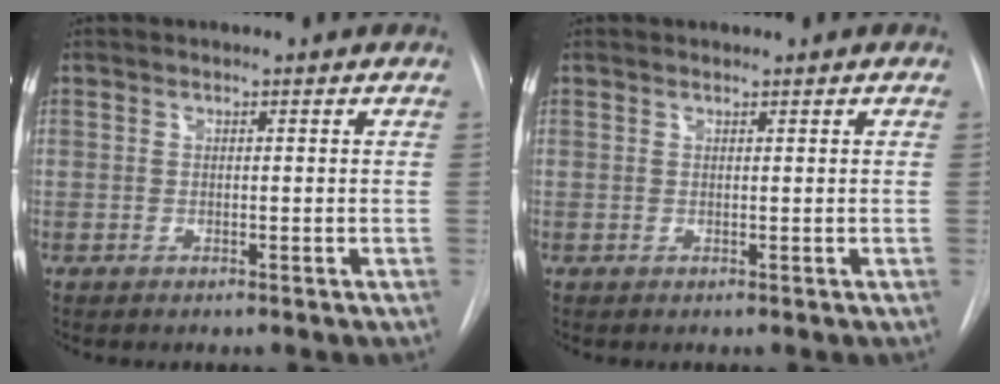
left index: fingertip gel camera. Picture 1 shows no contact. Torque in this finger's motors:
{"motor_torque": [-0.60, -0.12, -0.43, -0.01]}